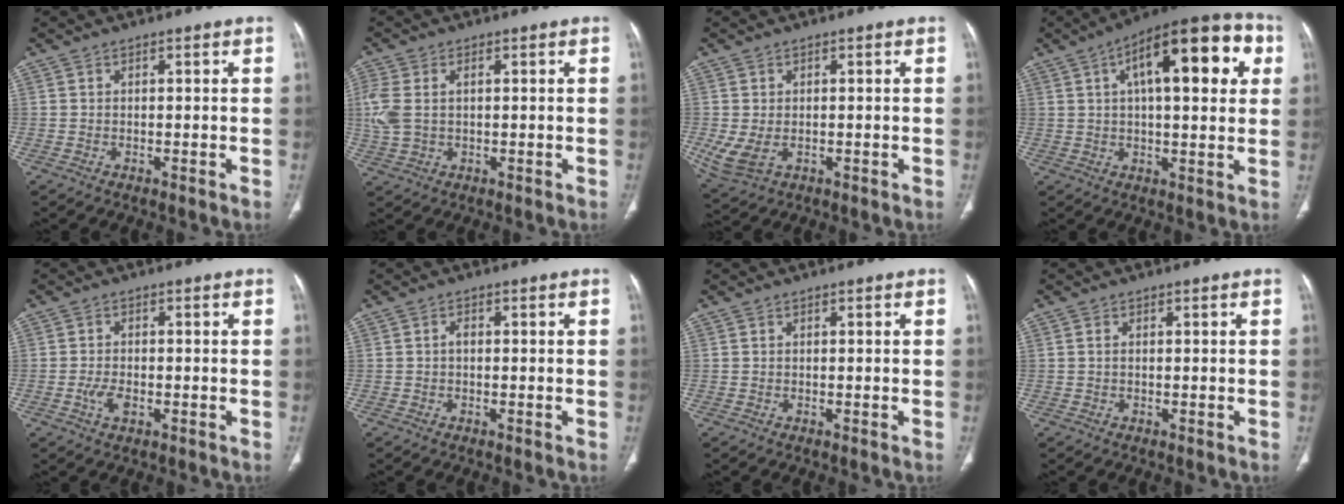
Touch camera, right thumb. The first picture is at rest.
{"total": 7.6, "force": [1.0, 4.7, 5.9], "torque": [-0.165, 0.014, 0.029]}
{"total": 5.8, "force": [-0.8, 3.9, 4.2], "torque": [-0.098, -0.004, -0.003]}
{"total": 21.0, "force": [6.6, 8.2, 18.2], "torque": [-0.239, 0.023, 0.089]}
{"total": 3.4, "force": [-1.1, 1.9, 2.6], "torque": [-0.051, 0.003, -0.018]}
{"total": 1.0, "force": [-0.1, 0.7, 0.8], "torque": [-0.012, 0.002, -0.005]}
{"total": 0.0}
{"total": 0.6, "force": [0.1, 0.4, 0.5], "torque": [-0.014, 0.005, 0.004]}